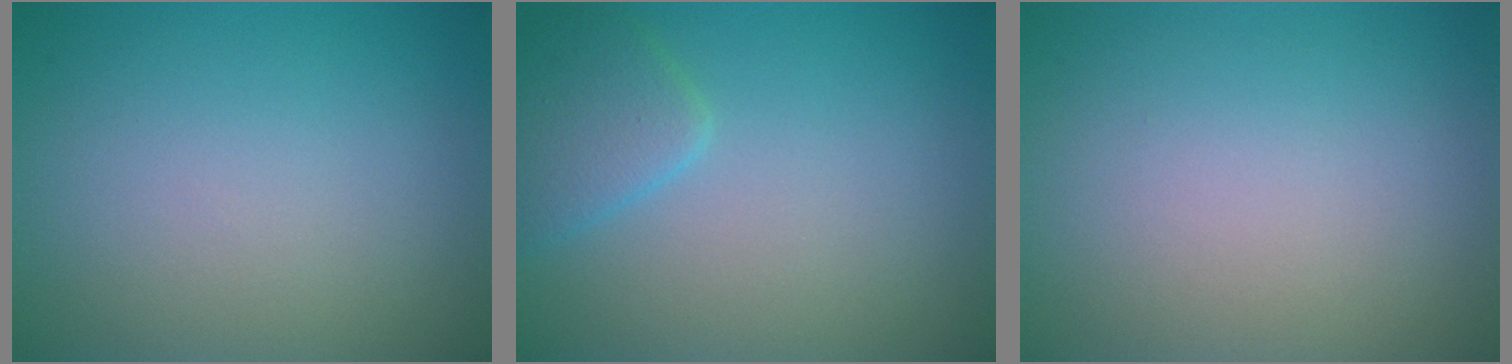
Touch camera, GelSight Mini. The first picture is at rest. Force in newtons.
{"total": 2.6, "press": 2.6, "slide": 0.1}
{"total": 0.0}